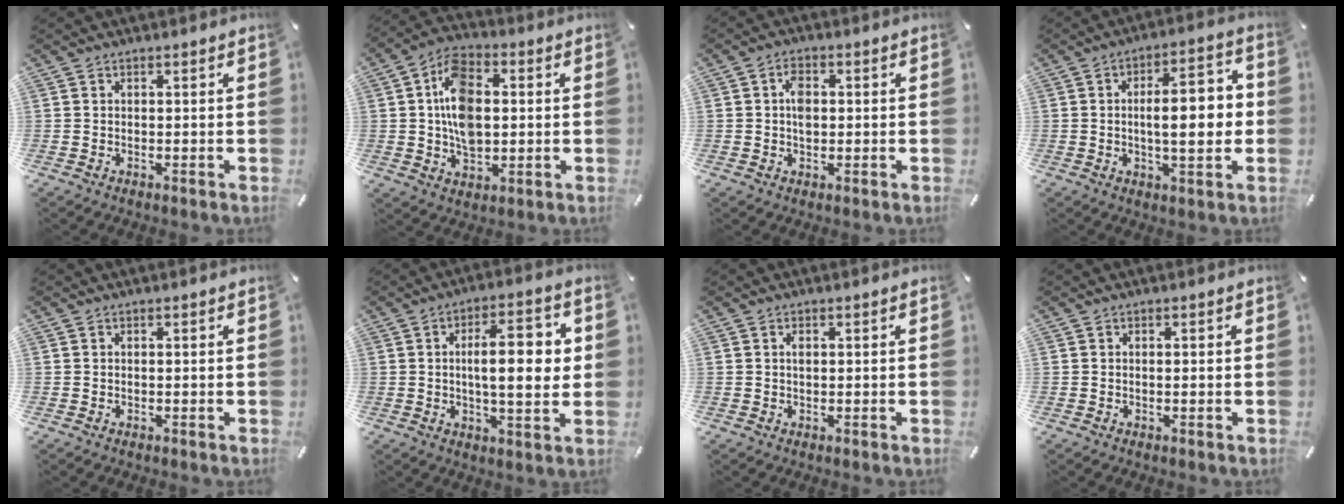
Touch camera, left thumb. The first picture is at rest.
{"total": 12.7, "force": [0.9, 8.5, 9.4], "torque": [-0.177, 0.008, 0.015]}
{"total": 4.1, "force": [0.4, 2.7, 3.1], "torque": [-0.046, 0.002, 0.002]}
{"total": 12.5, "force": [-0.4, 4.5, 11.6], "torque": [-0.159, 0.000, -0.014]}
{"total": 0.0}
{"total": 13.3, "force": [1.6, 4.8, 12.3], "torque": [-0.175, -0.001, 0.017]}
{"total": 1.1, "force": [0.2, 0.5, 0.9], "torque": [-0.019, 0.002, 0.003]}
{"total": 0.5, "force": [-0.1, 0.1, 0.5], "torque": [-0.010, -0.002, -0.001]}